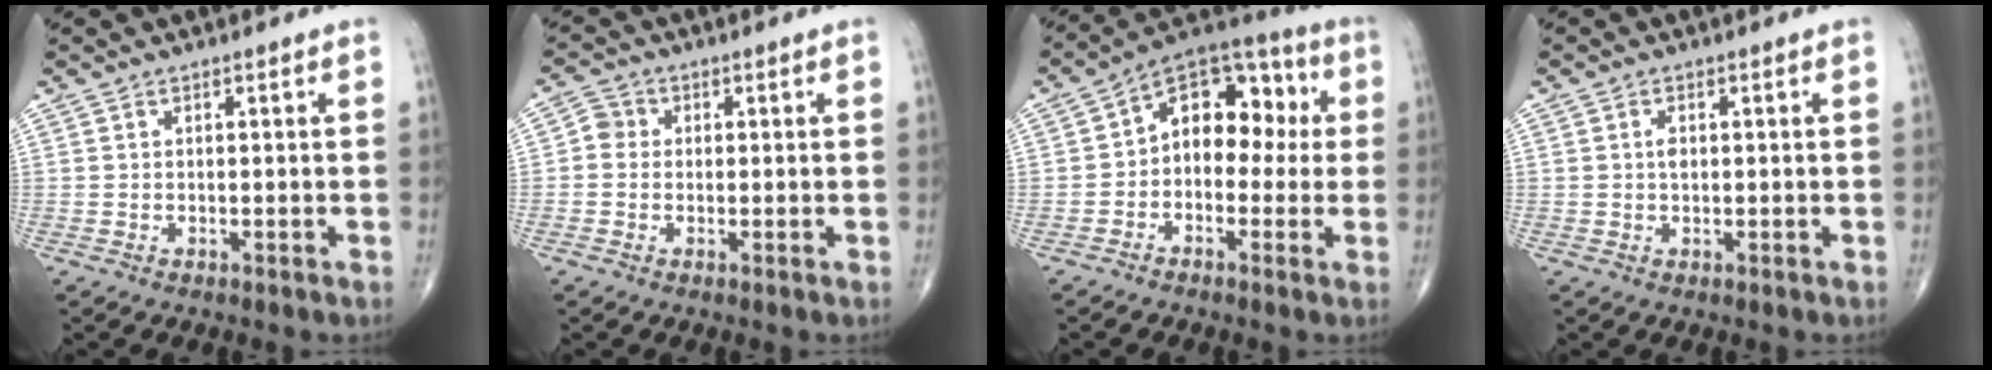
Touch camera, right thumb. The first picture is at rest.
{"total": 3.1, "force": [-0.1, 2.9, 1.1], "torque": [-0.003, 0.006, -0.011]}
{"total": 13.2, "force": [0.6, 9.0, 9.6], "torque": [-0.094, 0.046, -0.012]}
{"total": 1.6, "force": [0.2, 1.0, 1.3], "torque": [-0.020, 0.000, 0.003]}